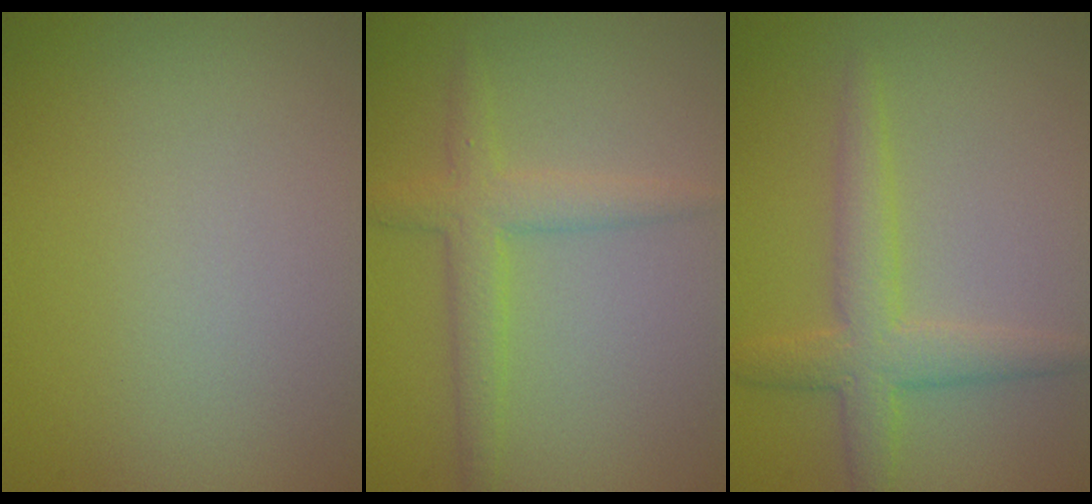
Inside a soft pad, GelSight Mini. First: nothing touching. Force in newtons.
{"total": 3.0, "press": 3.0, "slide": 0.1}
{"total": 3.5, "press": 3.5, "slide": 0.1}